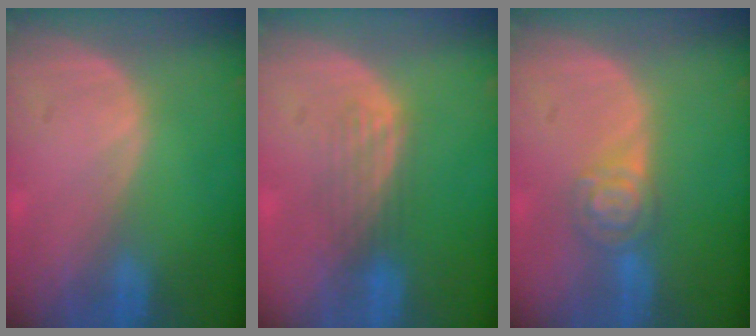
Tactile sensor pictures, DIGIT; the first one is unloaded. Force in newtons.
{"total": 3.4, "press": 3.1, "slide": 1.5}
{"total": 5.1, "press": 4.5, "slide": 2.5}